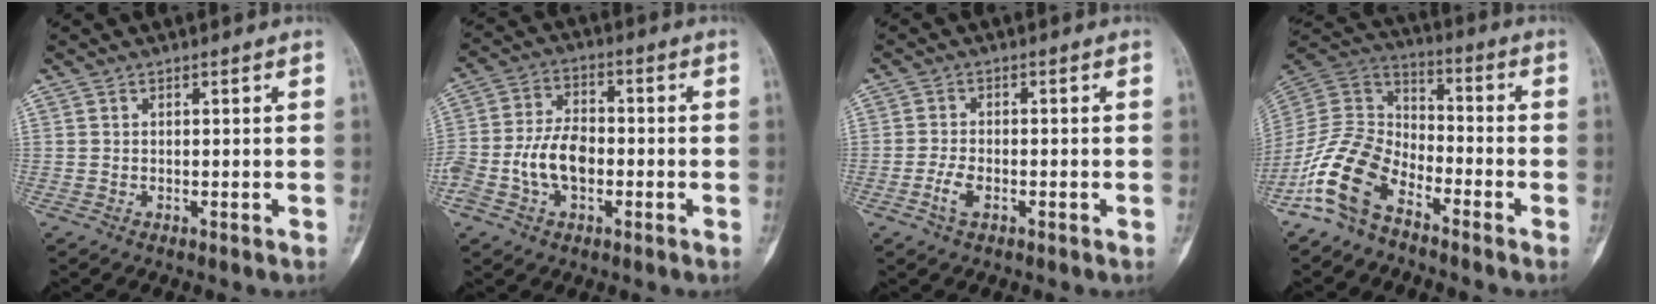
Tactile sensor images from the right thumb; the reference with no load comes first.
{"total": 9.6, "force": [-2.3, 6.0, 7.1], "torque": [-0.136, 0.026, -0.047]}
{"total": 3.0, "force": [-1.4, 1.6, 2.1], "torque": [-0.047, 0.009, -0.031]}
{"total": 13.1, "force": [-8.2, 7.2, 7.2], "torque": [-0.140, 0.066, -0.178]}